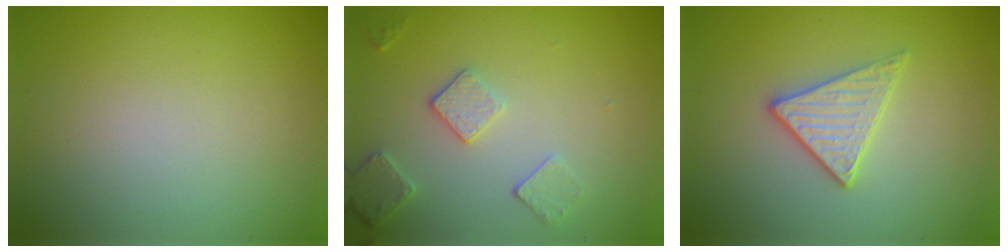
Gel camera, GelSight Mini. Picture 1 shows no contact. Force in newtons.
{"total": 2.7, "press": 2.7, "slide": 0.7}
{"total": 2.8, "press": 2.5, "slide": 1.2}